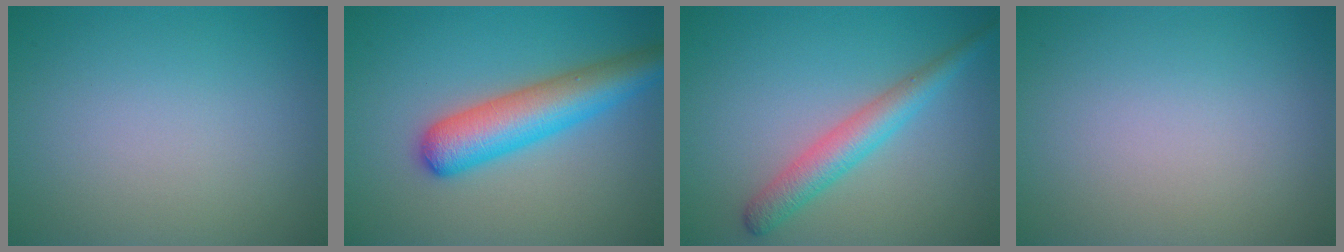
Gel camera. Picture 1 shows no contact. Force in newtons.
{"total": 6.2, "press": 6.2, "slide": 0.2}
{"total": 3.6, "press": 3.6, "slide": 0.1}
{"total": 0.0}